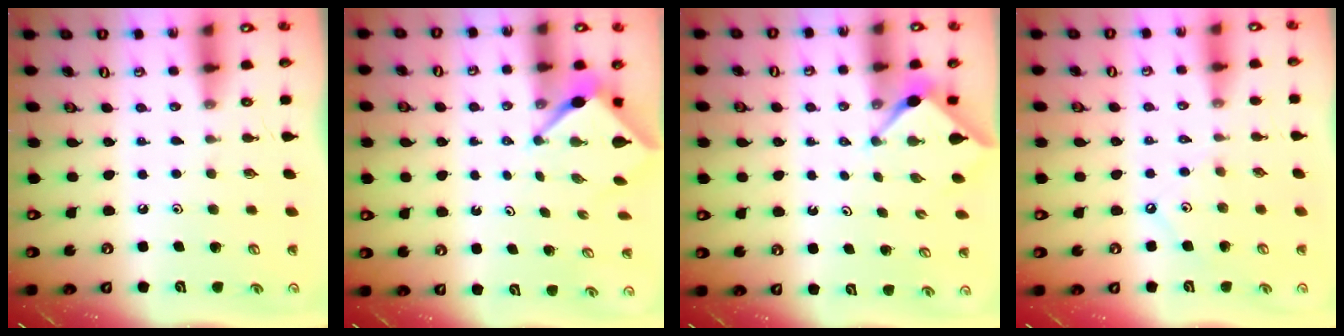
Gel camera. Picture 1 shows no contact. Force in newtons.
{"total": 3.0, "press": 3.0, "slide": 0.2}
{"total": 2.9, "press": 2.9, "slide": 0.3}
{"total": 1.6, "press": 1.6, "slide": 0.1}